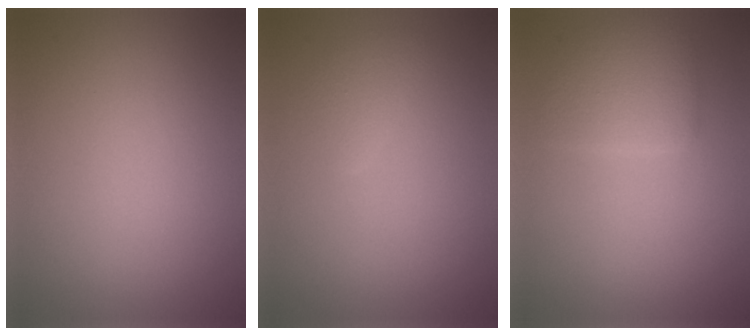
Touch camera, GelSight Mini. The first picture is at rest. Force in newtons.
{"total": 1.3, "press": 1.3, "slide": 0.1}
{"total": 2.8, "press": 2.8, "slide": 0.3}